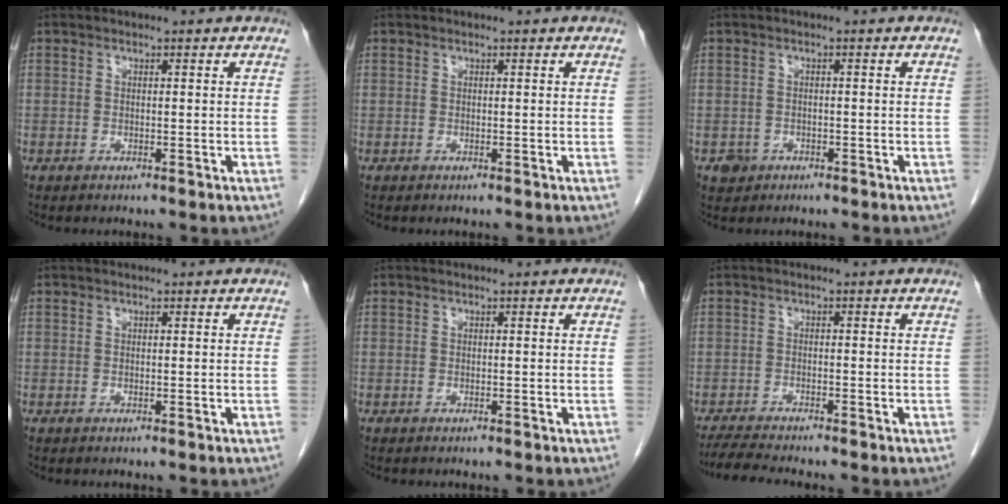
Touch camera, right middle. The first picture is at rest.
{"total": 0.0}
{"total": 2.0, "force": [-1.0, 1.7, 0.2], "torque": [-0.003, 0.007, -0.014]}
{"total": 0.0}
{"total": 0.0}
{"total": 4.8, "force": [-4.4, -0.4, 1.9], "torque": [-0.032, -0.019, -0.076]}